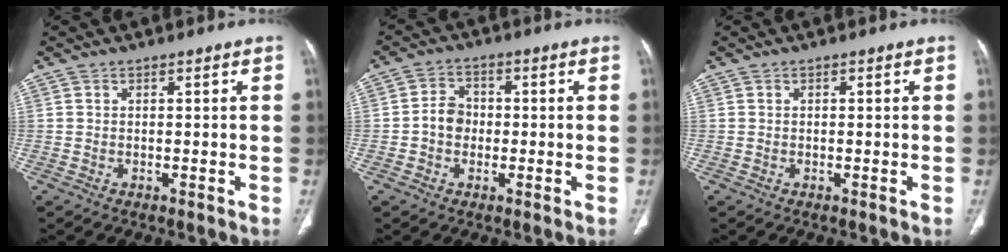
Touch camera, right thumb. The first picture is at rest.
{"total": 4.9, "force": [-0.7, 4.1, 2.5], "torque": [-0.028, 0.016, -0.019]}
{"total": 0.0}